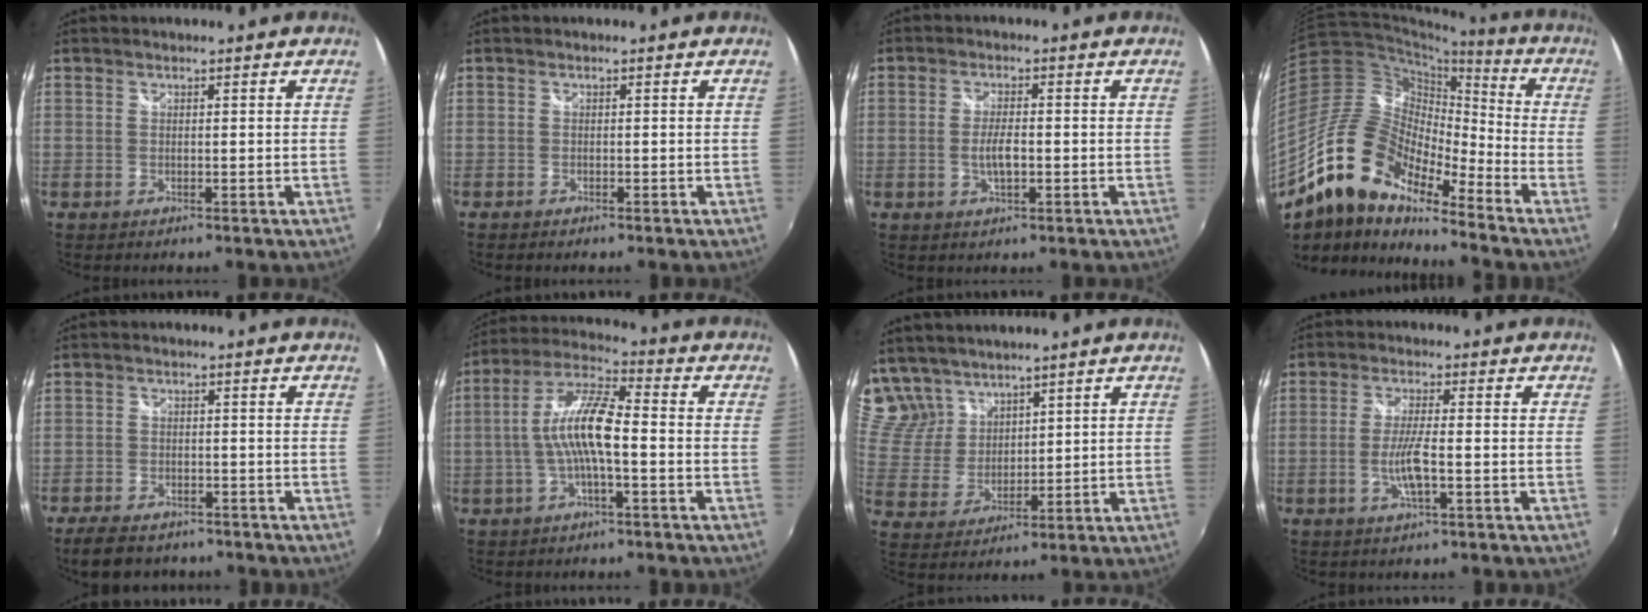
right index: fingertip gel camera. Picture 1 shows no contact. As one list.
[{"total": 0.8, "force": [-0.7, 0.3, 0.1], "torque": [-0.007, -0.003, -0.015]}, {"total": 3.8, "force": [-0.9, 1.3, 3.5], "torque": [-0.068, -0.003, -0.016]}, {"total": 17.4, "force": [-12.5, 6.1, 10.5], "torque": [-0.180, -0.005, -0.252]}, {"total": 7.6, "force": [-6.1, 3.5, 2.9], "torque": [-0.080, -0.004, -0.099]}, {"total": 10.8, "force": [-1.7, 2.3, 10.4], "torque": [-0.213, 0.013, -0.034]}, {"total": 11.4, "force": [9.6, 5.8, 2.2], "torque": [-0.056, 0.016, 0.210]}, {"total": 5.4, "force": [-1.6, 0.5, 5.2], "torque": [-0.102, -0.006, -0.031]}]